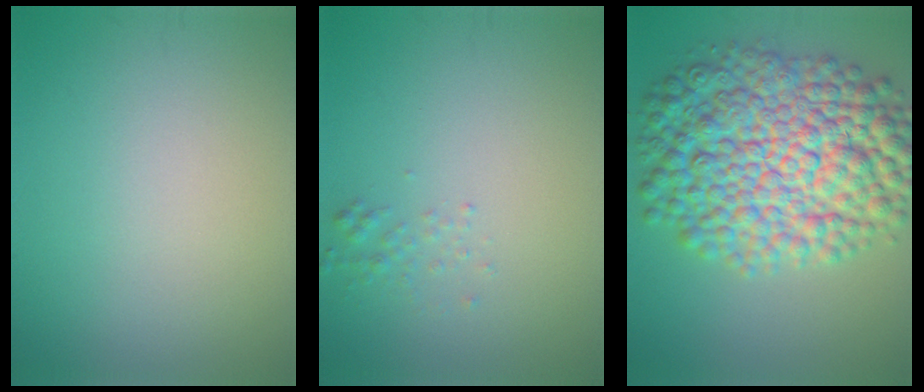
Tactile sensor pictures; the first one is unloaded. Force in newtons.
{"total": 1.0, "press": 1.0, "slide": 0.0}
{"total": 12.9, "press": 12.9, "slide": 0.1}